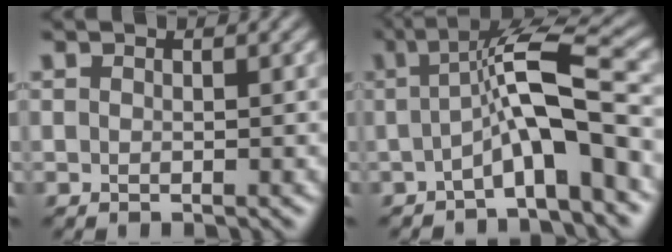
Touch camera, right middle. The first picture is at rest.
{"total": 6.9, "force": [-1.0, 1.3, 6.7], "torque": [-0.104, 0.017, -0.029]}